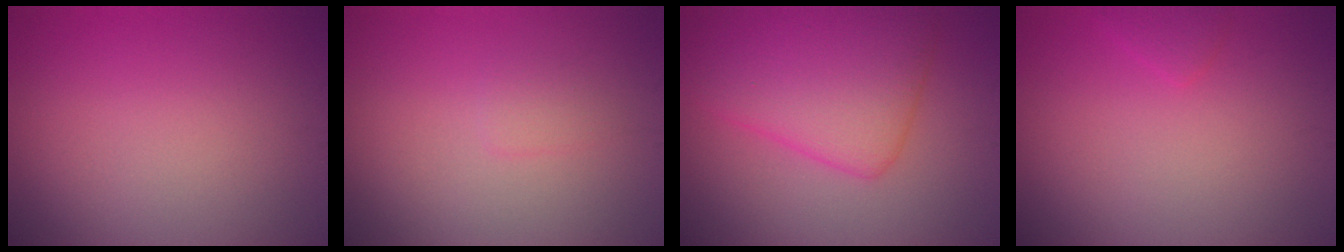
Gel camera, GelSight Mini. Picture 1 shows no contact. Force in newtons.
{"total": 0.9, "press": 0.9, "slide": 0.1}
{"total": 7.4, "press": 7.4, "slide": 0.1}
{"total": 1.0, "press": 1.0, "slide": 0.2}